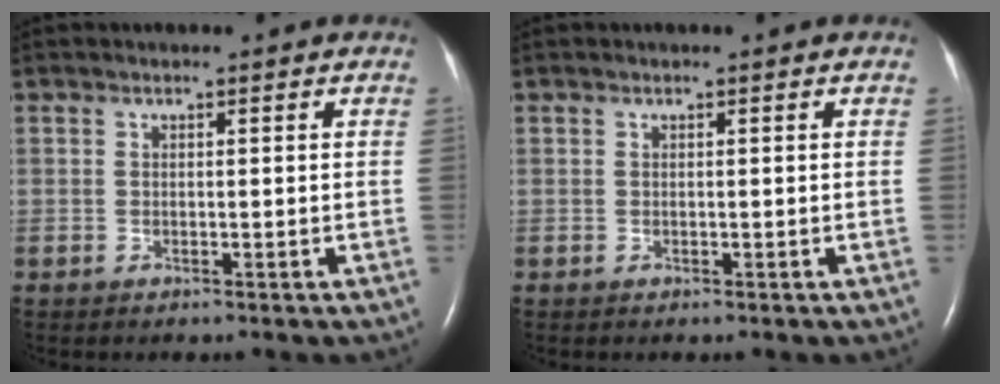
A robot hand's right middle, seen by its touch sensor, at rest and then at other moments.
{"total": 0.0}